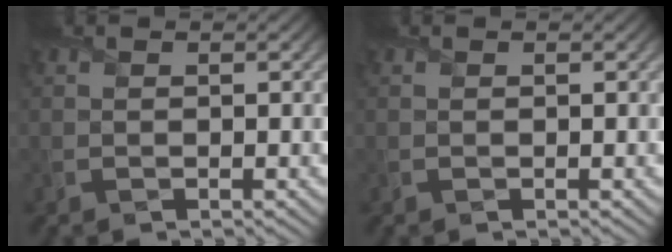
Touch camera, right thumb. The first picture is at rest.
{"total": 0.0}